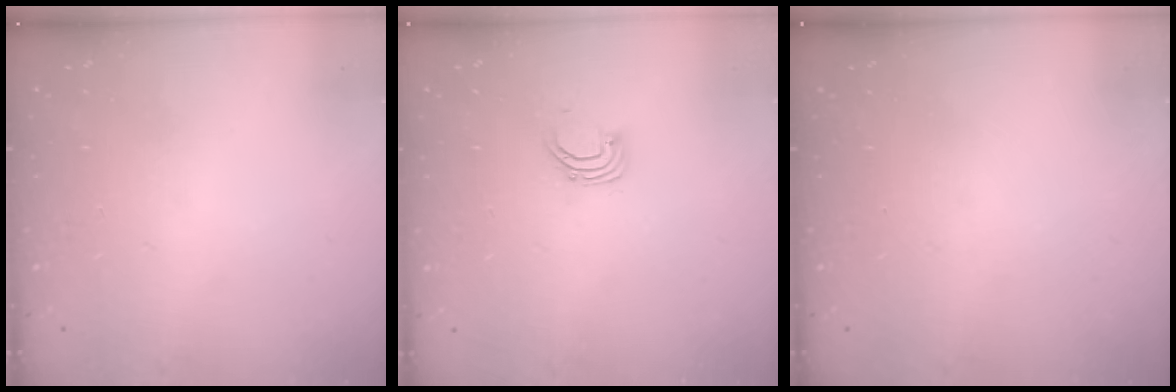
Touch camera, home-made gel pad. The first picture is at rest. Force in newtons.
{"total": 2.7, "press": 2.7, "slide": 0.2}
{"total": 0.0}